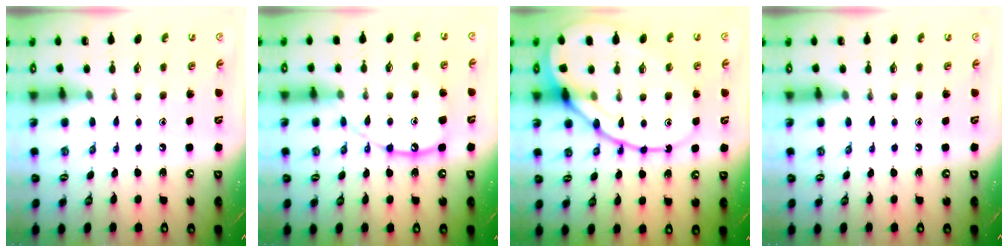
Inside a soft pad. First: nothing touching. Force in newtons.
{"total": 13.2, "press": 13.1, "slide": 1.1}
{"total": 17.3, "press": 17.2, "slide": 1.6}
{"total": 0.0}